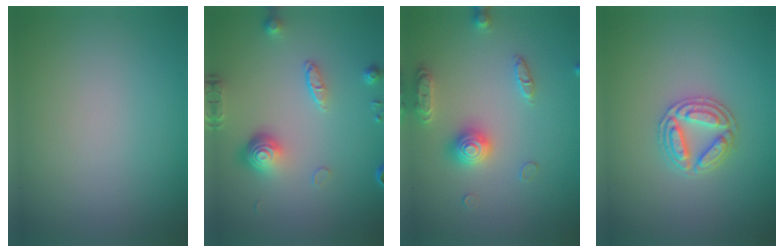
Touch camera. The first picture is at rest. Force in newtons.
{"total": 4.5, "press": 3.1, "slide": 3.2}
{"total": 3.0, "press": 3.0, "slide": 0.4}
{"total": 2.9, "press": 2.9, "slide": 0.5}